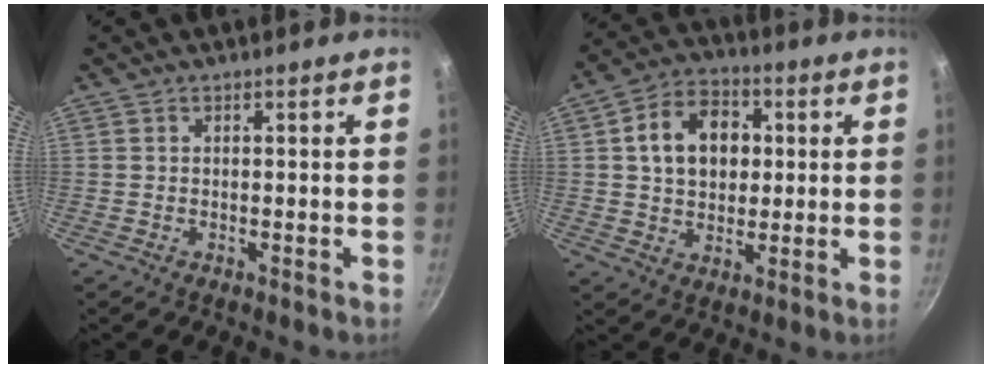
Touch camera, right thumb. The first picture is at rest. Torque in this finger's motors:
{"motor_torque": [-0.54, 1.01, 0.26, -0.42, 0.08]}